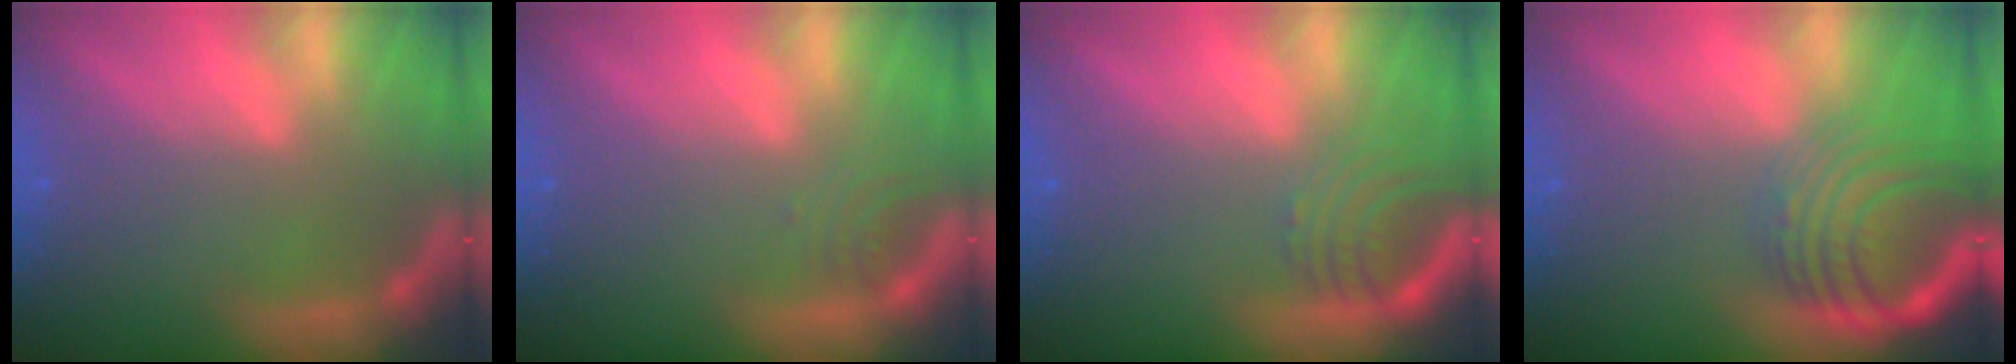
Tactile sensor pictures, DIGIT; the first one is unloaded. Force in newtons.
{"total": 1.4}
{"total": 3.9}
{"total": 9.5}